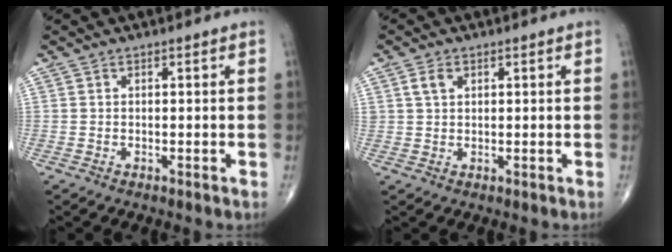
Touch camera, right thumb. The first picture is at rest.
{"total": 2.5, "force": [1.1, 1.6, 1.5], "torque": [-0.024, 0.003, 0.022]}